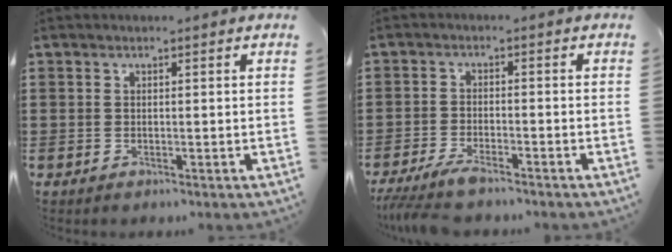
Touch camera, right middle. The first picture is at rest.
{"total": 3.8, "force": [-3.2, 0.4, 2.0], "torque": [-0.054, -0.010, -0.067]}